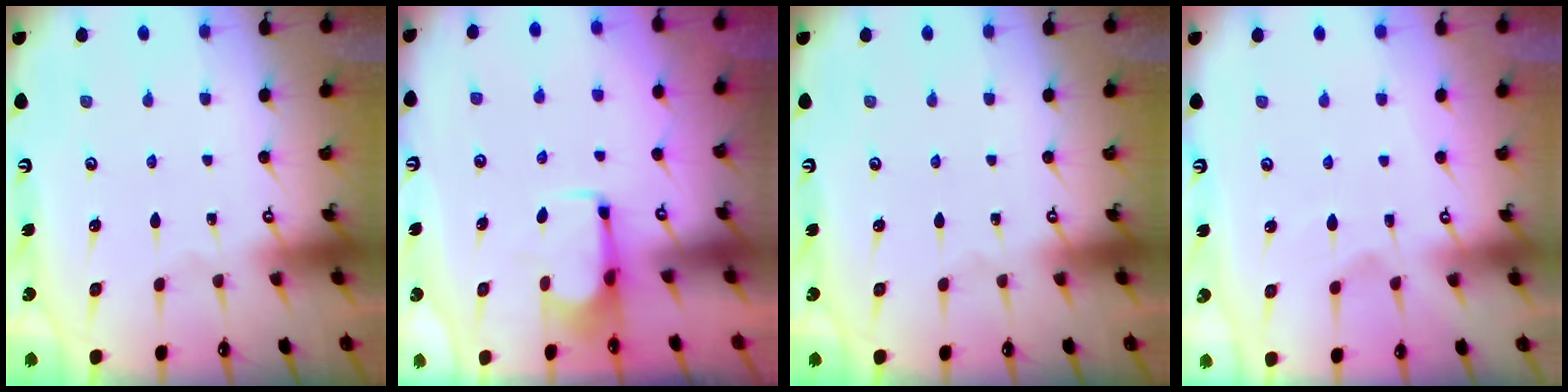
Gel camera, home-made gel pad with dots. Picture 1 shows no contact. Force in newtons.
{"total": 2.5, "press": 2.3, "slide": 0.8}
{"total": 0.0}
{"total": 5.1, "press": 5.0, "slide": 1.2}